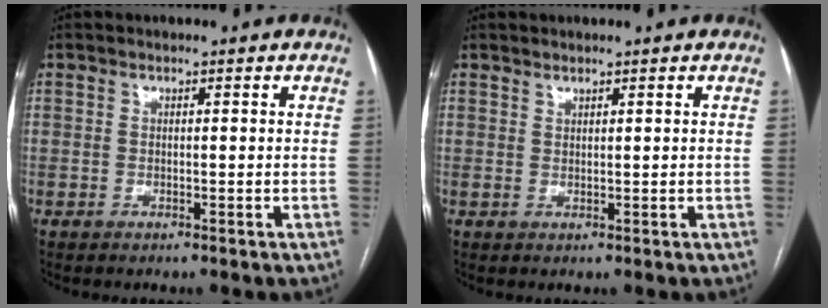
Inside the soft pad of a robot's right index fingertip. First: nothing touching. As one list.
[{"total": 0.6, "force": [0.6, 0.0, 0.1], "torque": [-0.005, -0.003, 0.013]}]